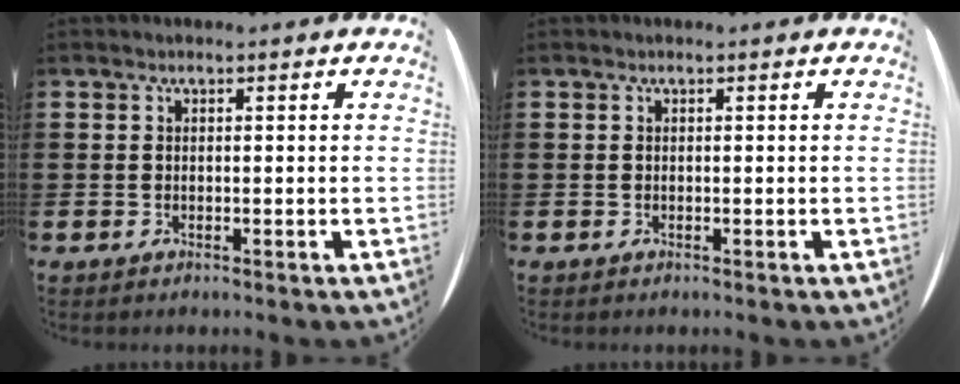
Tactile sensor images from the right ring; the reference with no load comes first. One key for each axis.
{"total": 0.0}